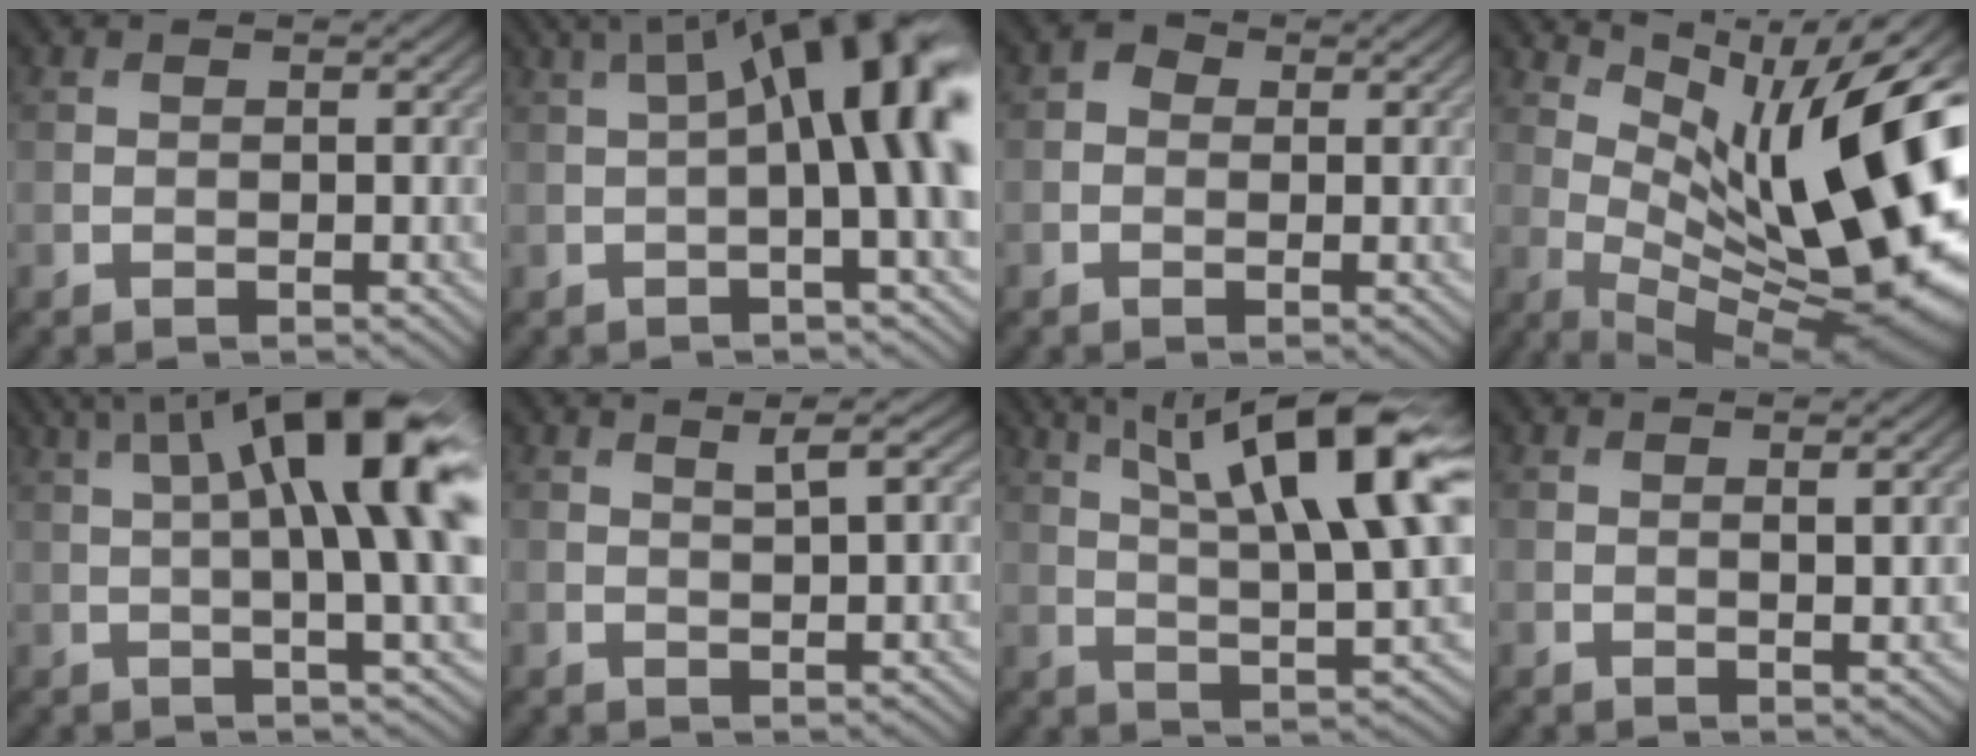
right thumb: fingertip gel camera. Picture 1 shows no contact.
{"total": 14.8, "force": [1.7, 4.0, 14.1], "torque": [-0.195, 0.031, 0.041]}
{"total": 1.8, "force": [-0.2, 1.7, 0.5], "torque": [-0.006, 0.000, -0.009]}
{"total": 17.1, "force": [3.2, 5.6, 15.9], "torque": [-0.218, 0.018, 0.072]}
{"total": 14.7, "force": [3.6, 3.2, 13.9], "torque": [-0.202, 0.027, 0.078]}
{"total": 1.7, "force": [0.9, 0.0, 1.5], "torque": [-0.026, 0.000, 0.023]}
{"total": 14.3, "force": [6.0, 3.7, 12.5], "torque": [-0.201, 0.009, 0.105]}
{"total": 1.3, "force": [0.3, 0.1, 1.3], "torque": [-0.023, -0.003, 0.012]}